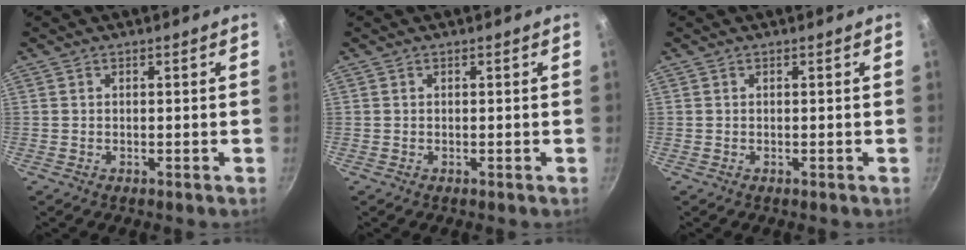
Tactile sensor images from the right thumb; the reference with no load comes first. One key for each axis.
{"total": 0.0}
{"total": 0.0}